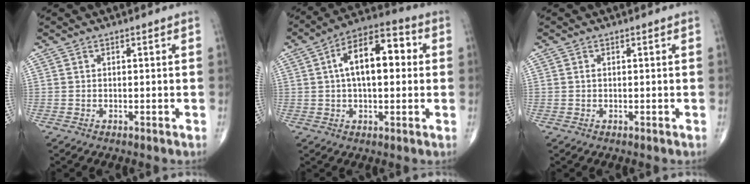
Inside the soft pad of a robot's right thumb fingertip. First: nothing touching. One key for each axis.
{"total": 13.9, "fx": 2.0, "fy": 6.9, "fz": 11.9, "tx": -0.181, "ty": 0.029, "tz": 0.024}
{"total": 0.6, "fx": 0.0, "fy": 0.4, "fz": 0.4, "tx": -0.008, "ty": 0.000, "tz": 0.001}